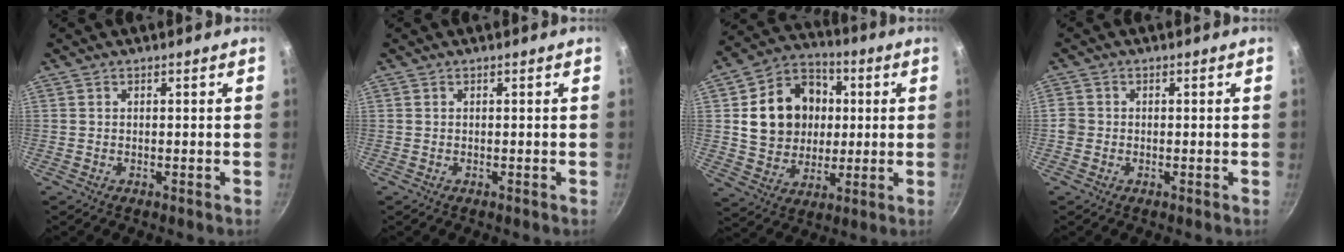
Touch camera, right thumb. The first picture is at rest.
{"total": 0.0}
{"total": 17.3, "force": [2.2, 14.4, 9.3], "torque": [-0.124, 0.018, 0.041]}
{"total": 2.1, "force": [-0.5, 1.9, 0.6], "torque": [-0.005, 0.010, -0.010]}